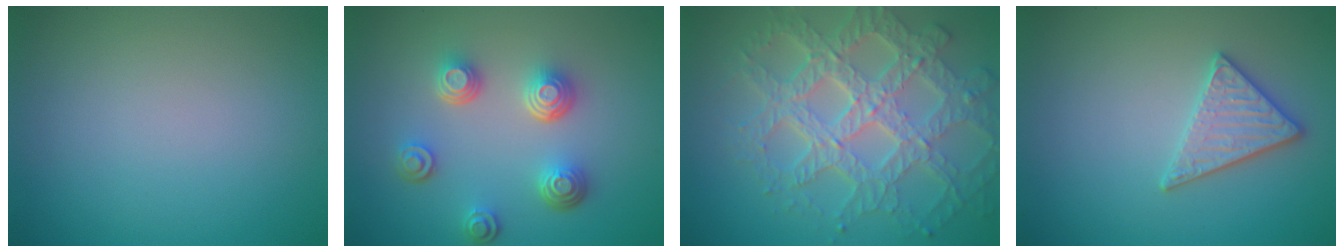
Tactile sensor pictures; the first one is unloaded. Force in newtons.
{"total": 4.4, "press": 3.4, "slide": 2.8}
{"total": 7.9, "press": 5.7, "slide": 5.6}
{"total": 2.8, "press": 2.7, "slide": 0.7}